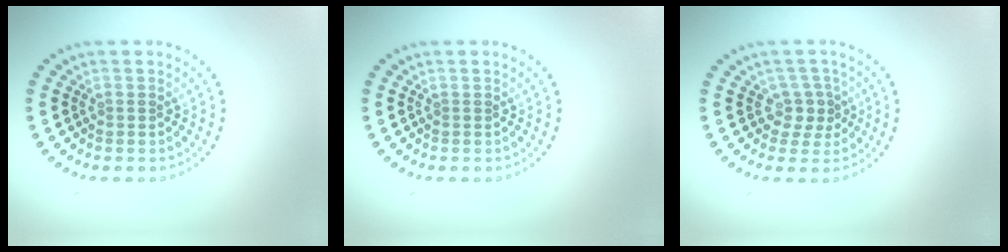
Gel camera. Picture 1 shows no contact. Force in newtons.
{"total": 0.0}
{"total": 2.2, "press": 1.8, "slide": 1.3}